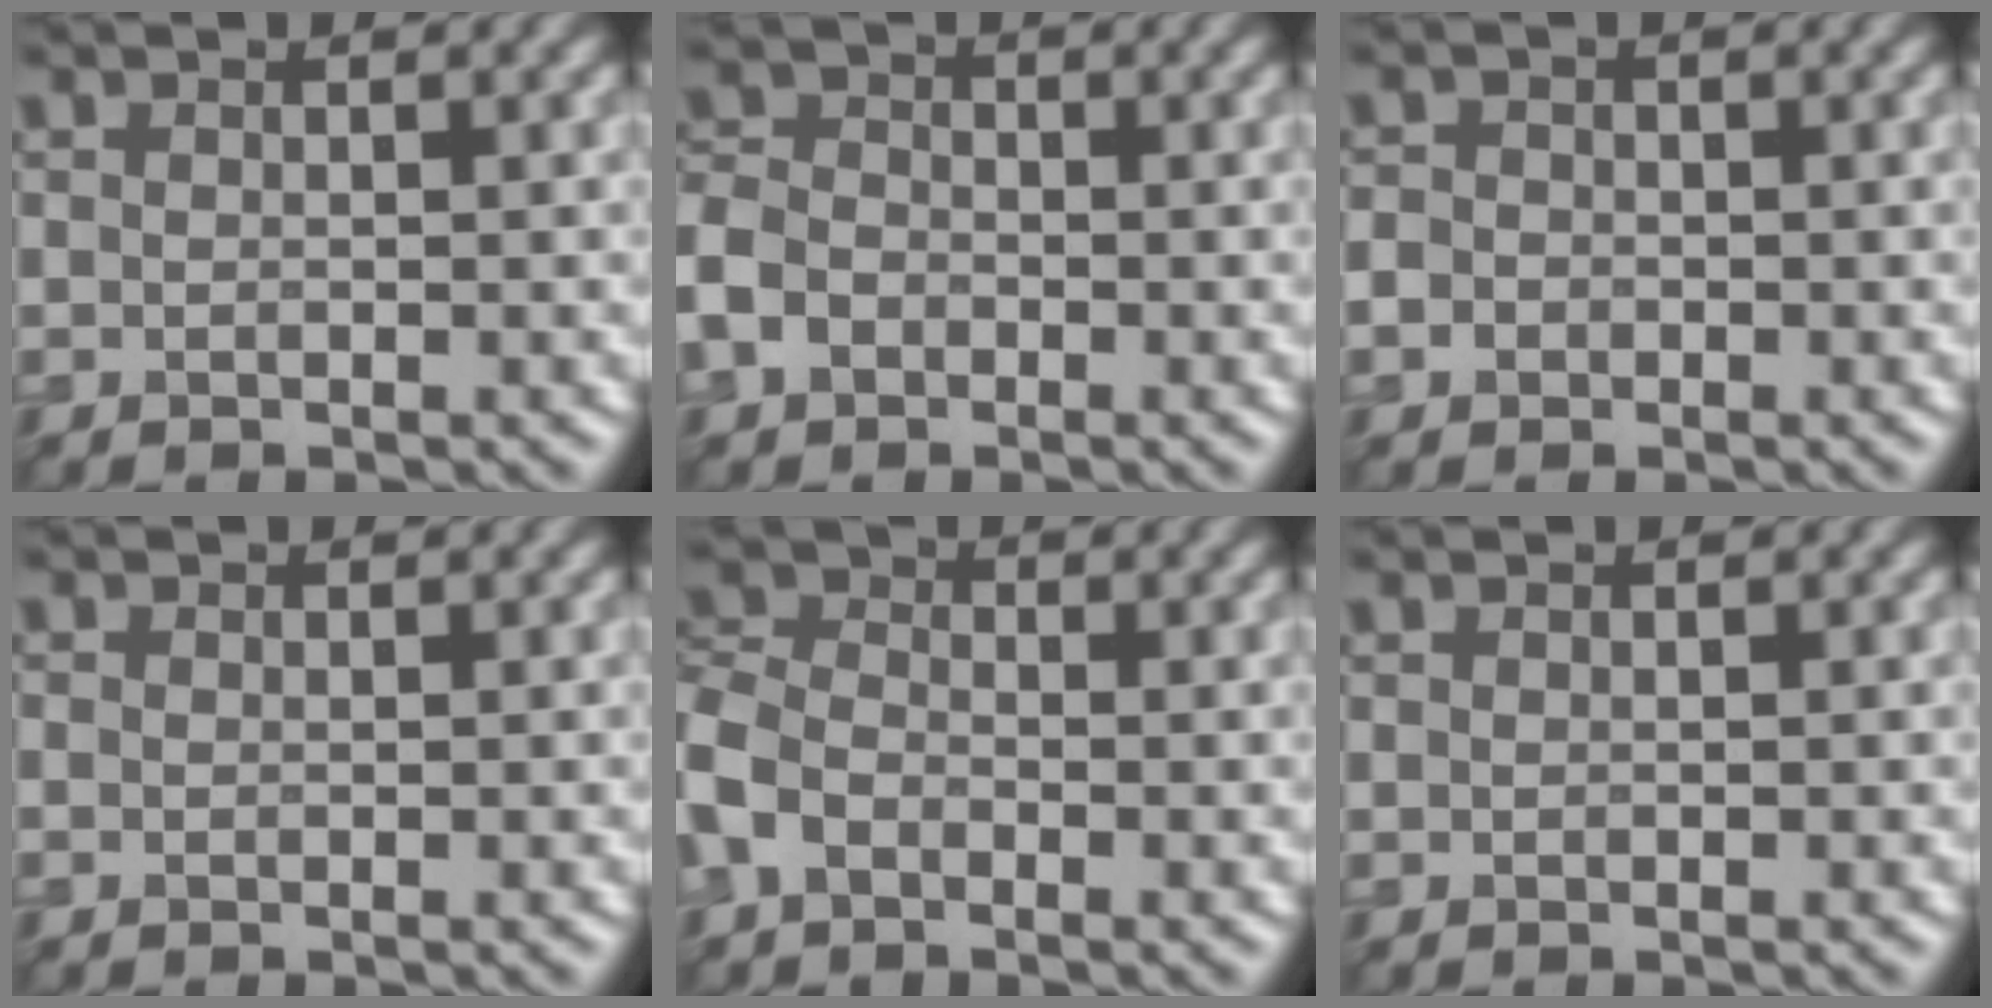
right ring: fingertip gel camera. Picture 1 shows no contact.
{"total": 4.5, "force": [-1.9, 3.3, 2.4], "torque": [-0.057, 0.001, -0.052]}
{"total": 2.0, "force": [-0.6, 1.7, 0.8], "torque": [-0.008, 0.004, -0.017]}
{"total": 0.0}
{"total": 4.7, "force": [-1.8, 3.2, 3.1], "torque": [-0.070, 0.008, -0.056]}
{"total": 0.0}